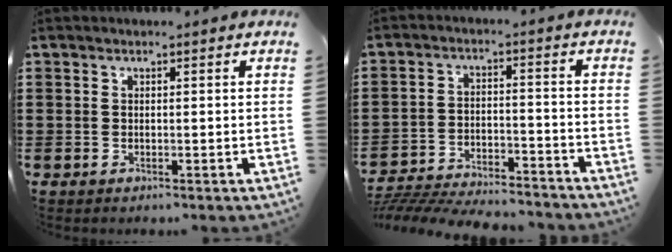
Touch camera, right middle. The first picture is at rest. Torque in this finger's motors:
{"motor_torque": [0.62, -0.59, 0.35, 0.17]}